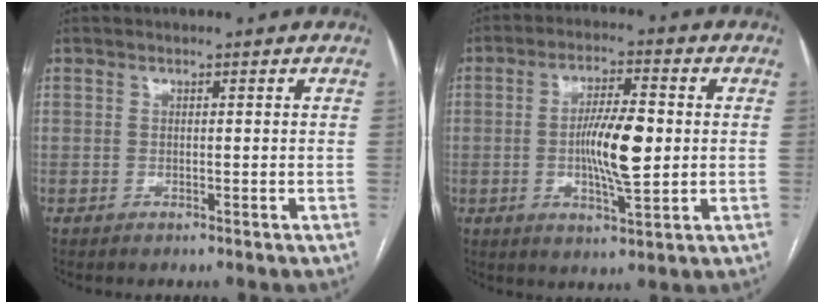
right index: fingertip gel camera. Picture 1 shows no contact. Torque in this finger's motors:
{"motor_torque": [0.38, -0.07, 0.27, 0.08]}